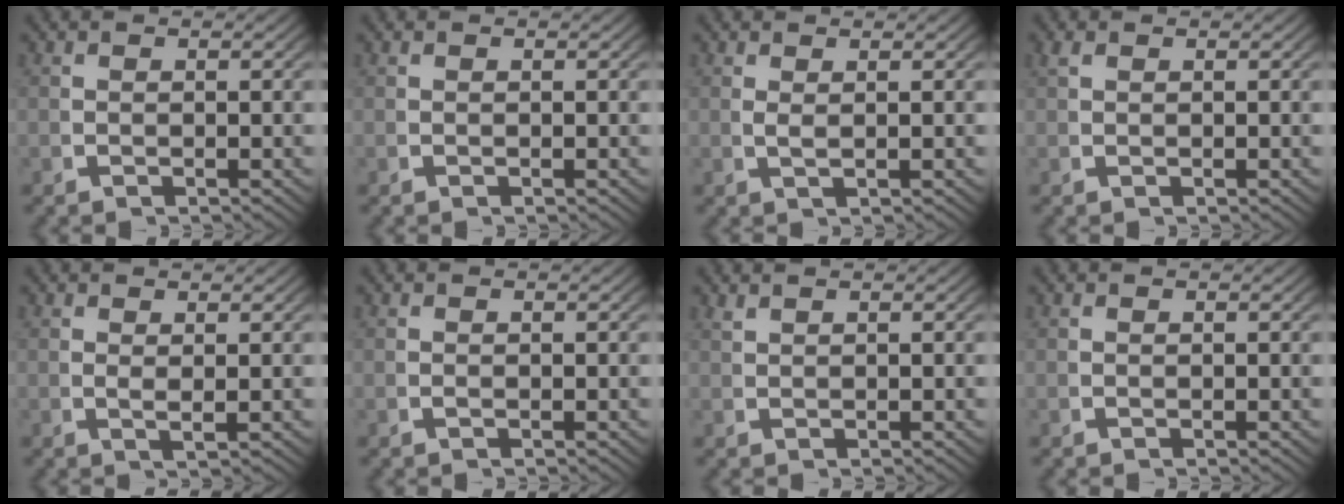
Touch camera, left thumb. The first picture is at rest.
{"total": 0.0}
{"total": 1.0, "force": [0.7, -0.1, 0.7], "torque": [-0.024, -0.007, 0.021]}
{"total": 0.8, "force": [0.7, 0.2, 0.3], "torque": [-0.013, -0.001, 0.020]}
{"total": 1.2, "force": [0.7, 0.1, 1.0], "torque": [-0.024, -0.006, 0.018]}
{"total": 0.0}
{"total": 1.0, "force": [0.9, -0.3, 0.2], "torque": [-0.007, 0.002, 0.025]}
{"total": 0.0}